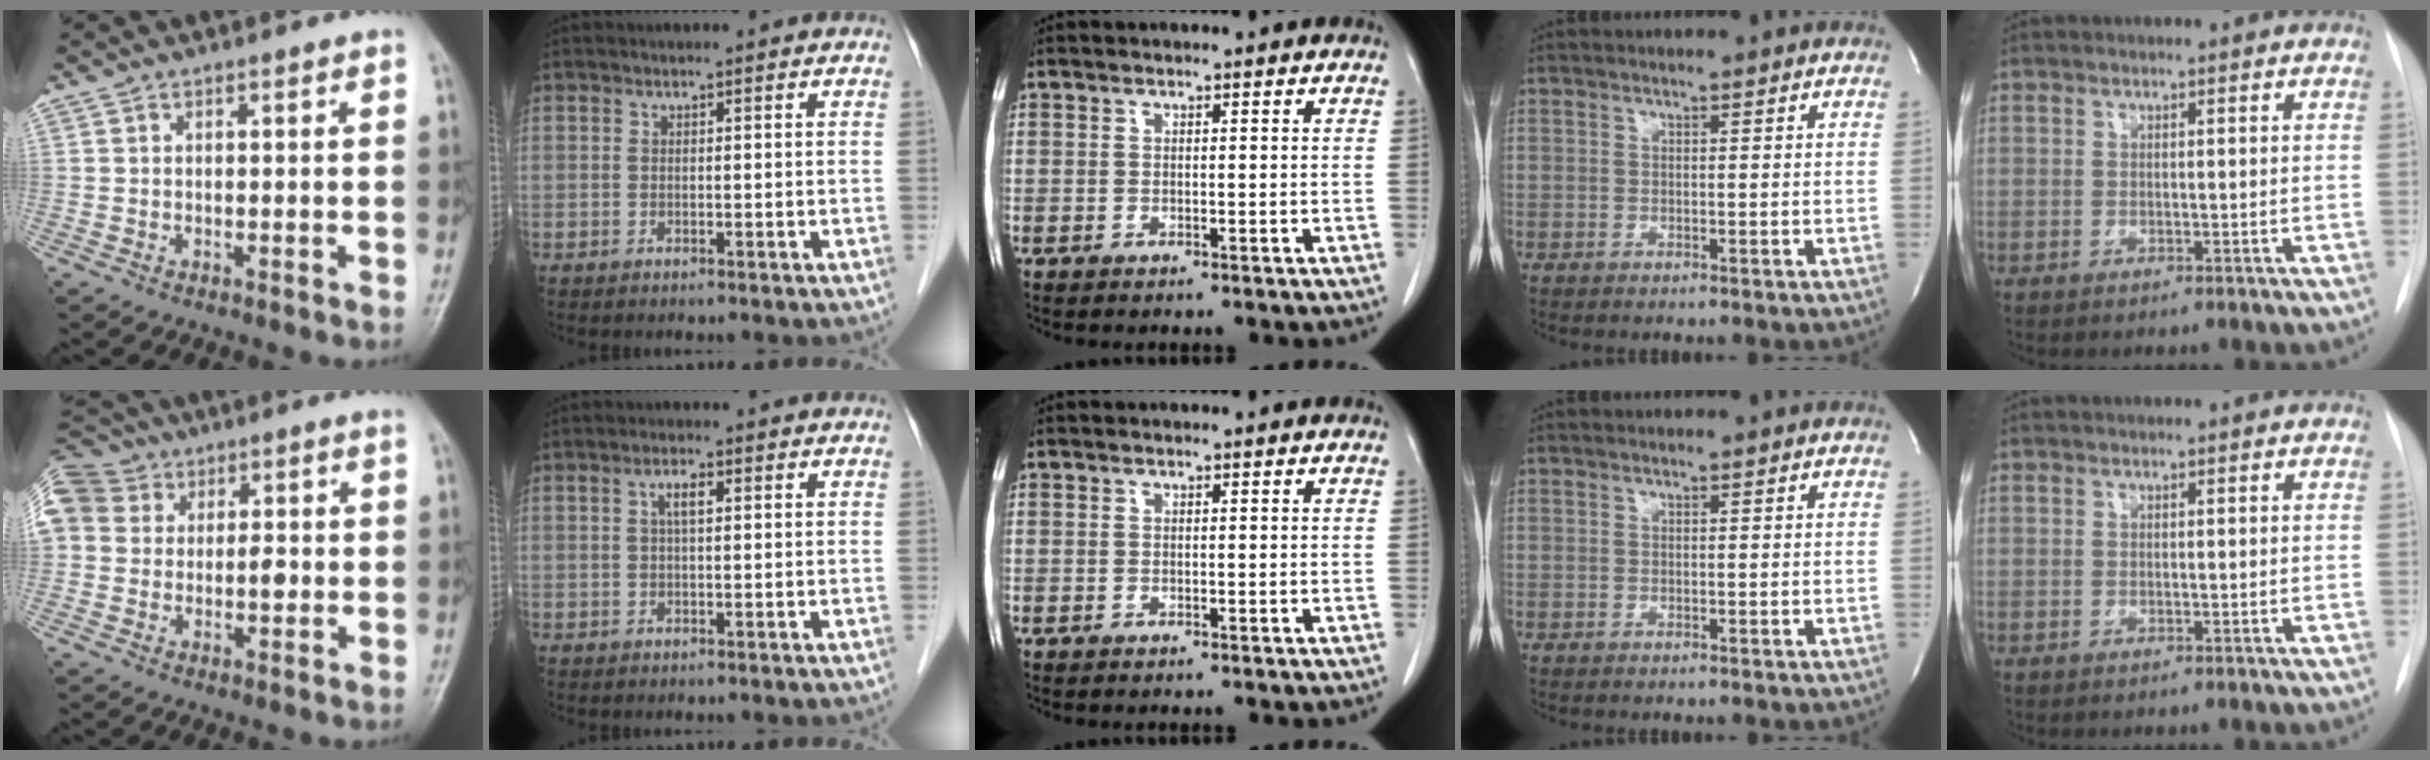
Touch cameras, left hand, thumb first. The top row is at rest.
{"thumb": {"total": 15.1, "force": [2.1, 12.0, 9.0], "torque": [-0.171, 0.026, 0.033]}, "index": {"total": 2.4, "force": [0.6, 0.7, 2.2], "torque": [-0.043, 0.009, 0.012]}}